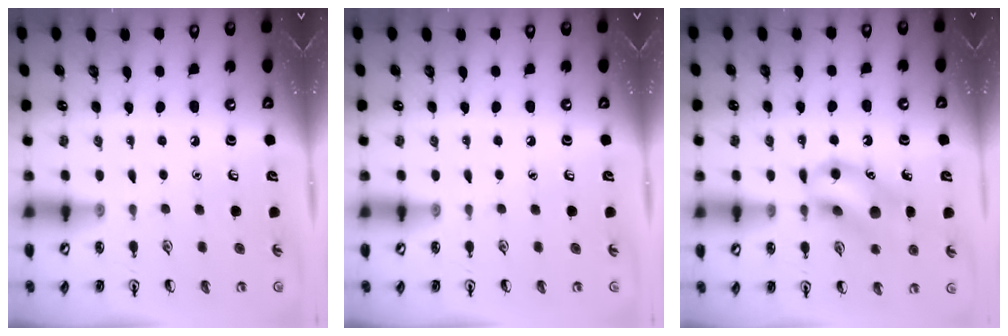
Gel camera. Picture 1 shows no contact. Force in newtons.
{"total": 0.0}
{"total": 13.4, "press": 13.3, "slide": 2.1}